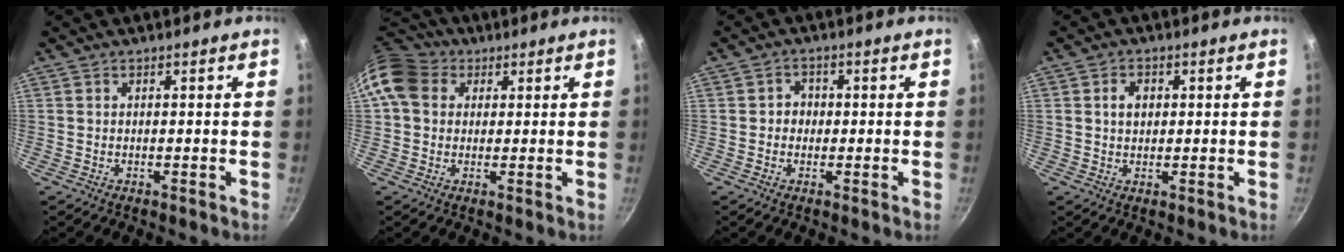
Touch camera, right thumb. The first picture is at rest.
{"total": 10.1, "force": [2.8, 8.2, 5.1], "torque": [-0.077, 0.014, 0.034]}
{"total": 2.5, "force": [-0.2, 2.3, 0.9], "torque": [0.004, 0.006, -0.007]}
{"total": 3.1, "force": [0.6, 2.3, 1.9], "torque": [-0.019, 0.003, 0.010]}